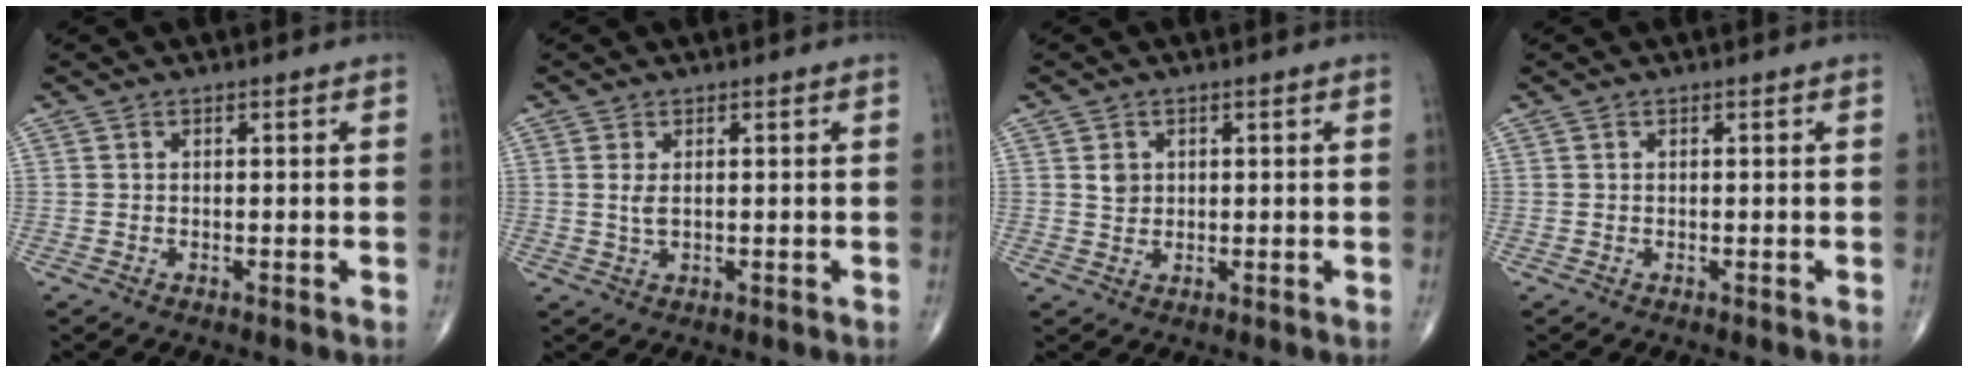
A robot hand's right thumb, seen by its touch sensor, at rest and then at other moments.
{"total": 2.0, "force": [0.5, 0.9, 1.7], "torque": [-0.036, -0.002, 0.015]}
{"total": 2.4, "force": [0.7, 2.0, 1.1], "torque": [-0.010, -0.004, 0.015]}
{"total": 0.0}